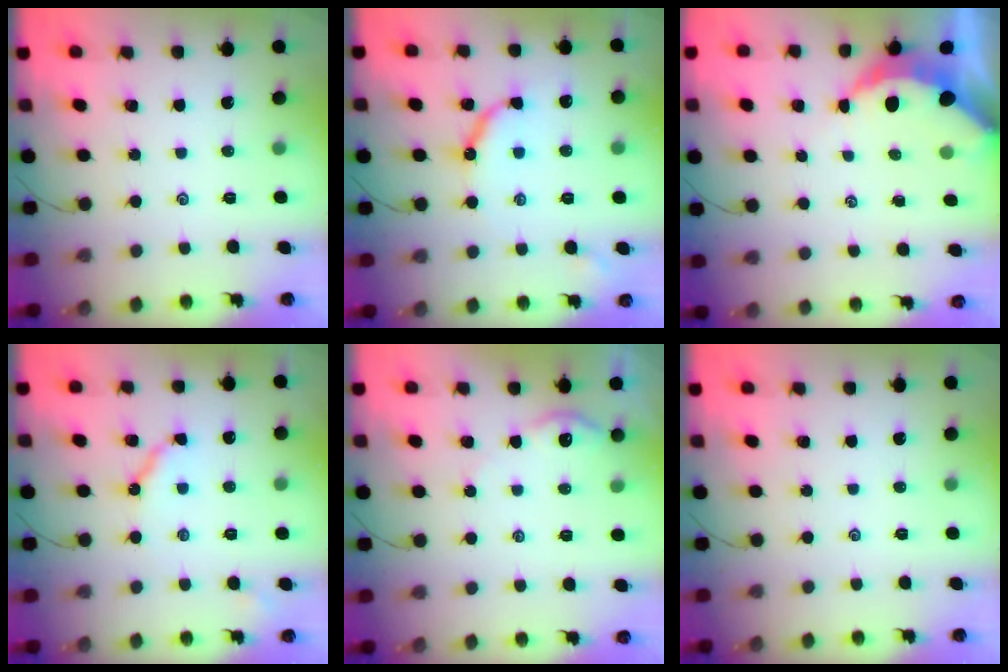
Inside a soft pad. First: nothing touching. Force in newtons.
{"total": 9.4, "press": 9.4, "slide": 0.8}
{"total": 5.4, "press": 5.3, "slide": 0.8}
{"total": 7.7, "press": 7.7, "slide": 0.7}
{"total": 3.7, "press": 3.6, "slide": 0.4}
{"total": 0.0}